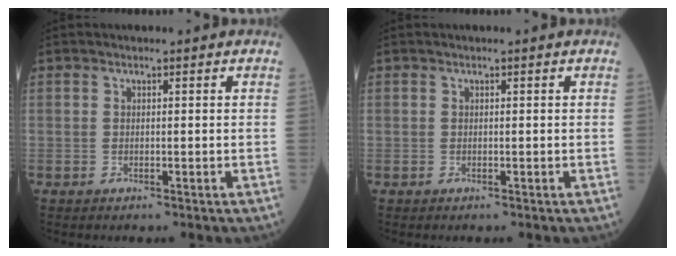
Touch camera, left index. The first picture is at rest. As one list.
[{"total": 0.0}]